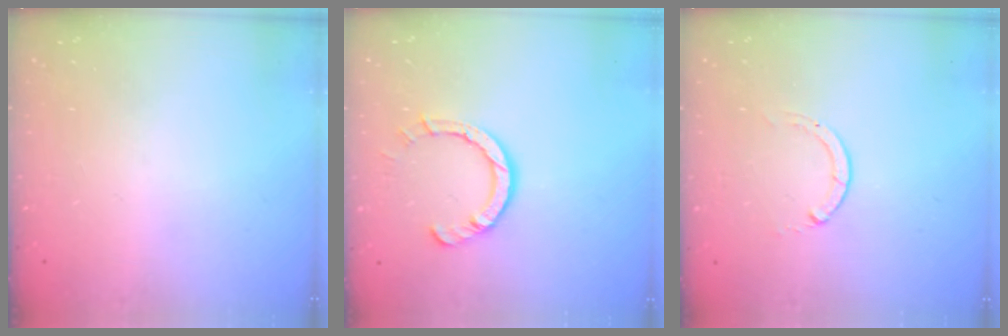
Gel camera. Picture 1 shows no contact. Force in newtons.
{"total": 5.5, "press": 5.5, "slide": 0.4}
{"total": 0.0}